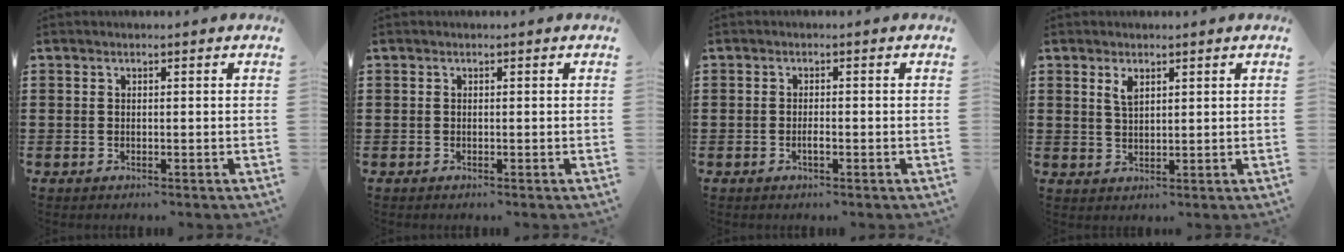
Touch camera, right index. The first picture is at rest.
{"total": 0.0}
{"total": 1.2, "force": [-0.5, 0.3, 1.0], "torque": [-0.021, -0.002, -0.008]}
{"total": 2.4, "force": [1.4, 1.0, 1.7], "torque": [-0.038, 0.003, 0.025]}